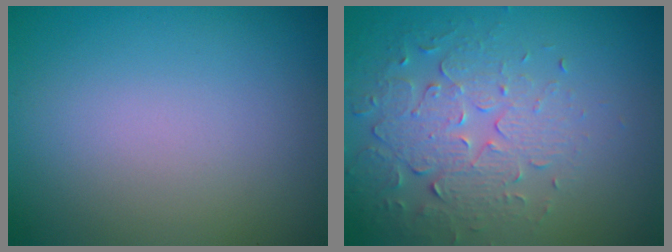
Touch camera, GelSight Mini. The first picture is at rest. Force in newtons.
{"total": 4.1, "press": 3.5, "slide": 2.2}